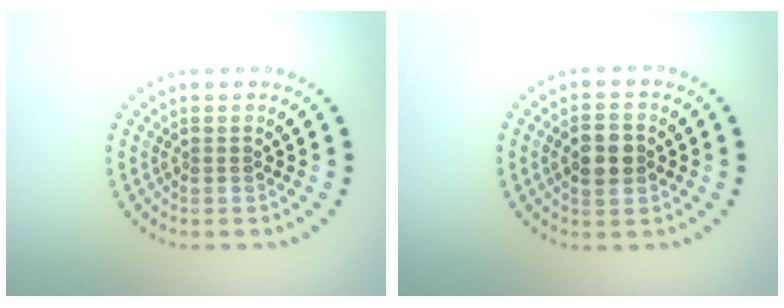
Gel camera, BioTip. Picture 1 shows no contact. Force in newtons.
{"total": 3.3, "press": 3.3, "slide": 0.1}